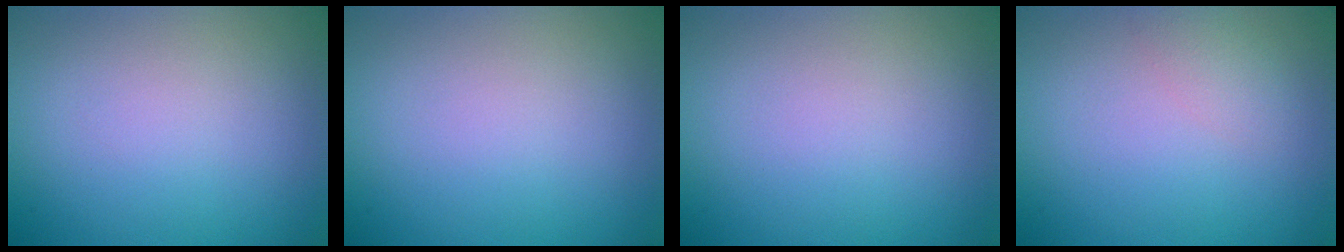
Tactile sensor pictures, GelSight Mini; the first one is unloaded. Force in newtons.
{"total": 0.0}
{"total": 0.0}
{"total": 1.5, "press": 1.5, "slide": 0.1}